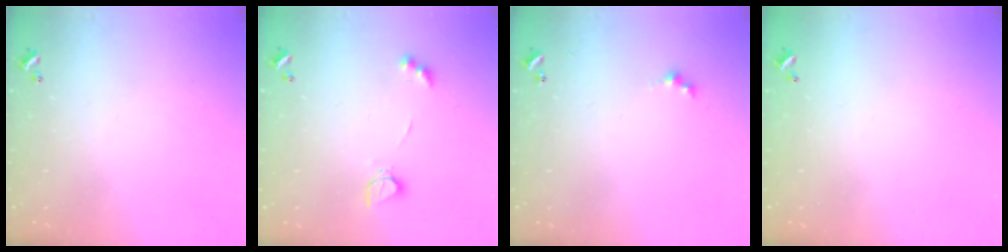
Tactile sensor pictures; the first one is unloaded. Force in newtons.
{"total": 4.4, "press": 4.3, "slide": 0.8}
{"total": 2.6, "press": 2.6, "slide": 0.5}
{"total": 2.8, "press": 2.8, "slide": 0.1}